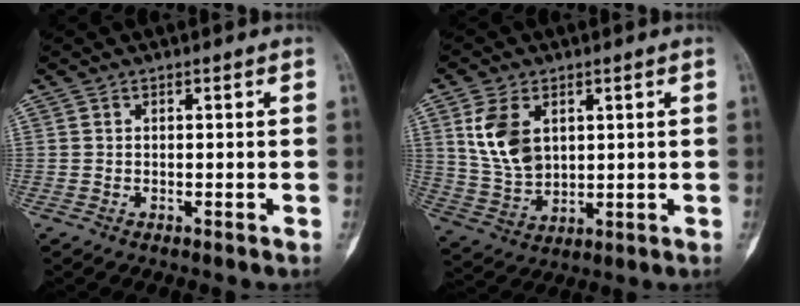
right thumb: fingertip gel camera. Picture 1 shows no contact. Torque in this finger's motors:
{"motor_torque": [-0.09, 0.49, 0.52, 0.53, 0.08]}